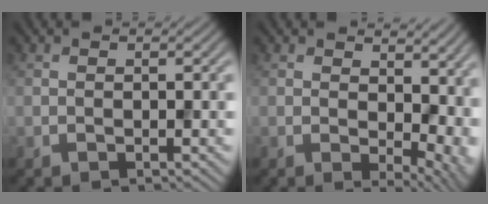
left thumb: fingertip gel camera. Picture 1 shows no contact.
{"total": 8.4, "force": [2.0, 5.2, 6.3], "torque": [-0.092, -0.019, 0.050]}